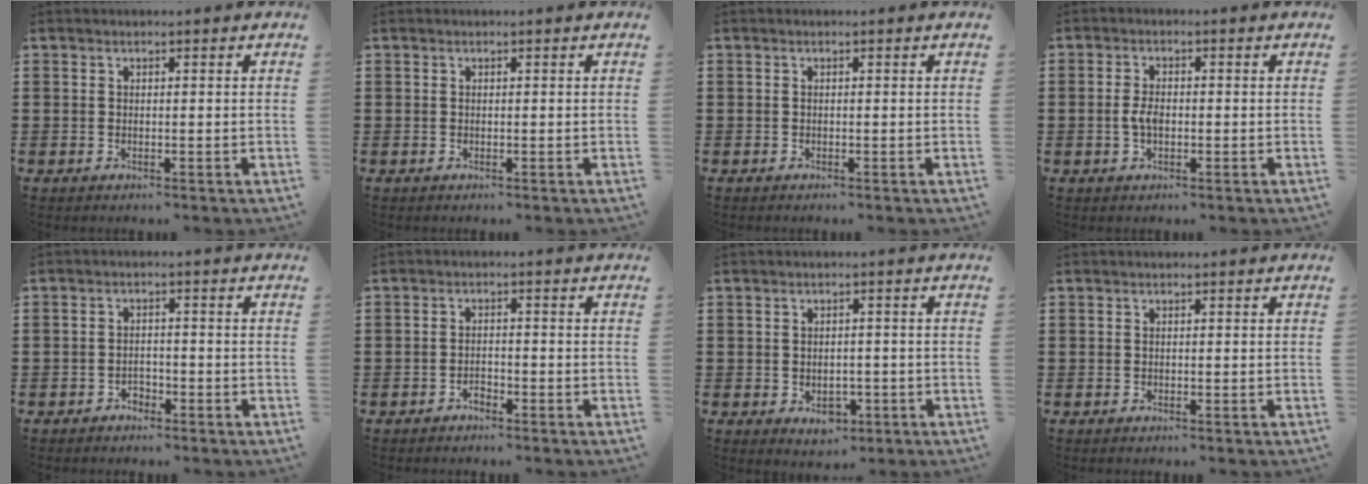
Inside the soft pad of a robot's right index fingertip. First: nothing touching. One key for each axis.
{"total": 0.0}
{"total": 0.0}
{"total": 2.9, "fx": -0.4, "fy": 1.3, "fz": 2.5, "tx": -0.065, "ty": -0.006, "tz": -0.011}
{"total": 1.6, "fx": -1.4, "fy": 0.8, "fz": 0.3, "tx": -0.012, "ty": -0.002, "tz": -0.030}
{"total": 1.5, "fx": -1.3, "fy": 0.5, "fz": 0.6, "tx": -0.015, "ty": -0.001, "tz": -0.026}
{"total": 2.7, "fx": -1.0, "fy": 1.9, "fz": 1.7, "tx": -0.026, "ty": 0.000, "tz": -0.021}
{"total": 0.0}